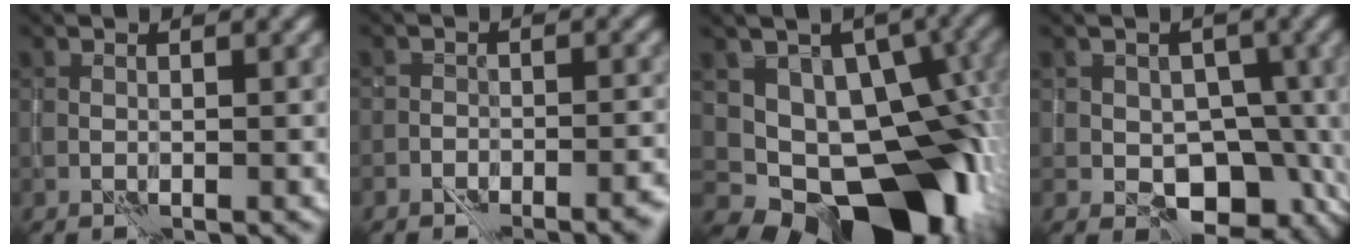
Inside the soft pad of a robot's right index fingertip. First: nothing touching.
{"total": 3.1, "force": [-2.8, 1.2, 0.5], "torque": [0.009, 0.015, -0.044]}
{"total": 12.4, "force": [-2.6, 8.3, 8.8], "torque": [-0.084, 0.004, -0.038]}
{"total": 7.7, "force": [-2.5, 5.7, 4.5], "torque": [-0.021, 0.009, -0.036]}